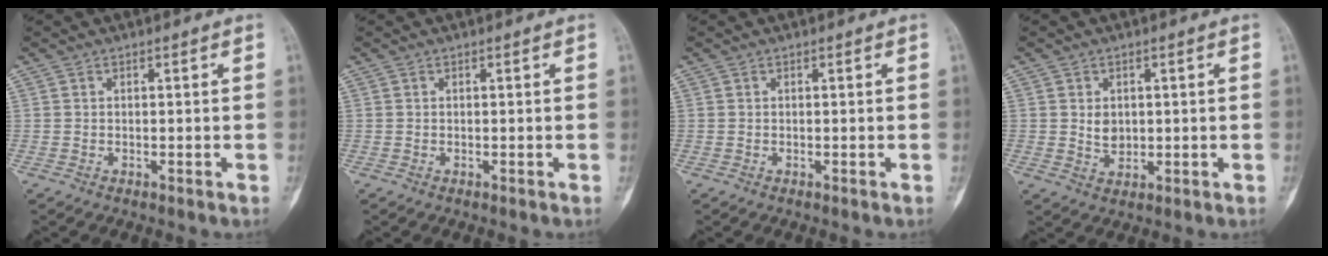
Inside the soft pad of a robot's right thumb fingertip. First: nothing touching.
{"total": 0.0}
{"total": 0.0}
{"total": 3.1, "force": [0.5, 2.4, 1.9], "torque": [-0.018, -0.006, 0.015]}